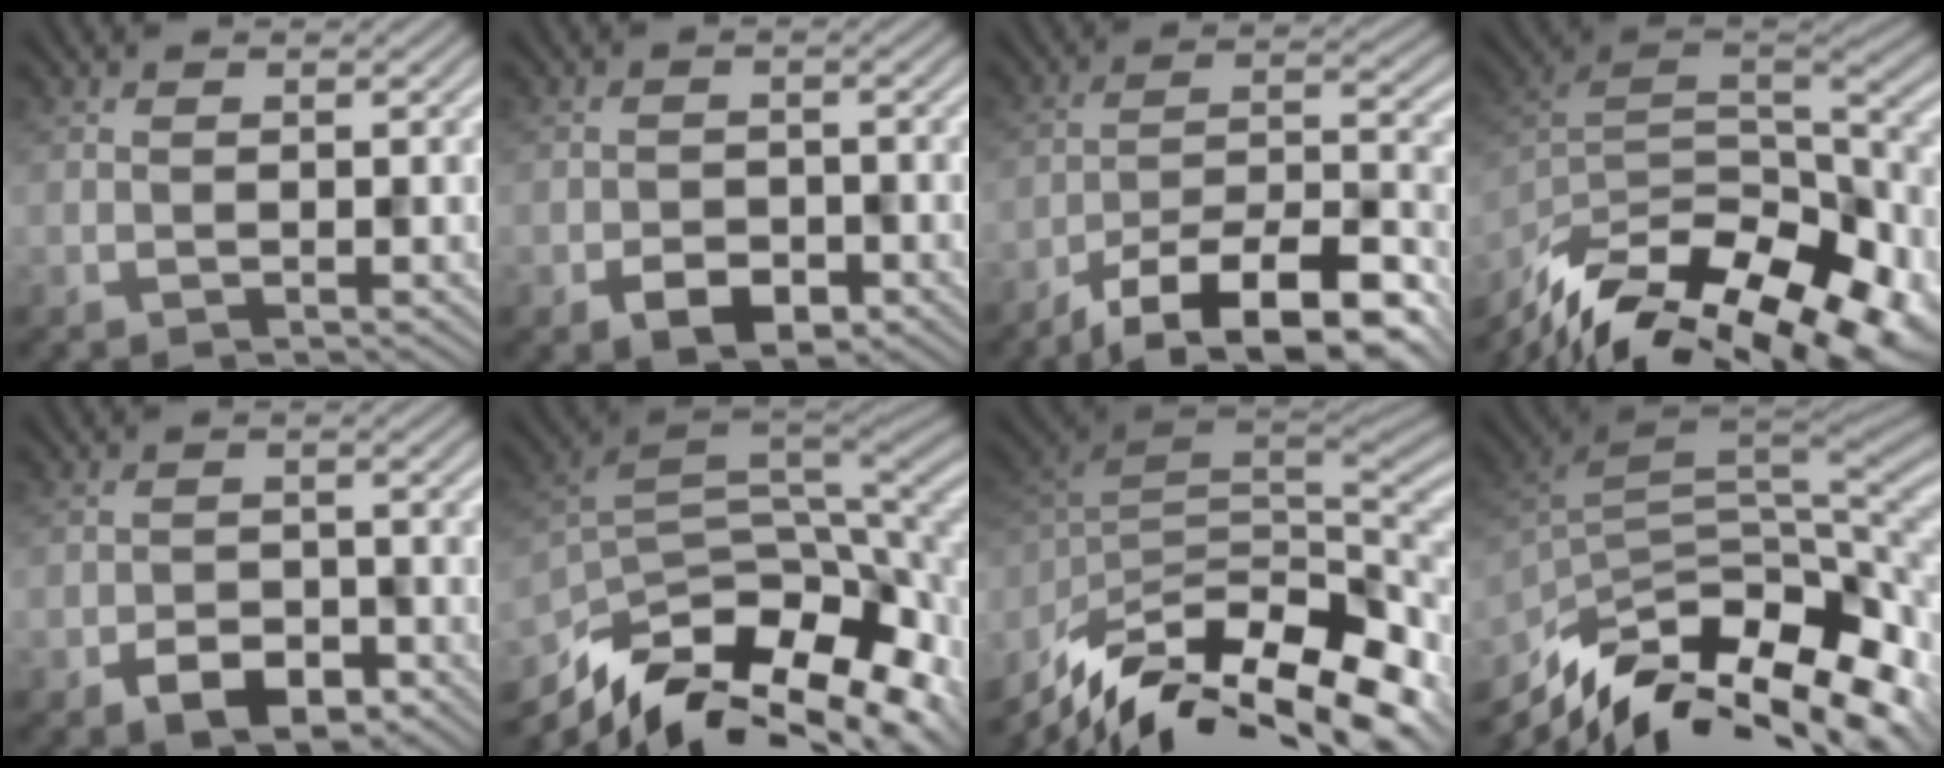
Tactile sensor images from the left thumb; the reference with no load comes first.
{"total": 3.7, "force": [-2.0, 2.3, 2.0], "torque": [-0.035, -0.008, -0.036]}
{"total": 13.1, "force": [-9.8, 3.8, 7.9], "torque": [-0.135, -0.009, -0.164]}
{"total": 17.6, "force": [-12.9, 7.1, 9.7], "torque": [-0.198, -0.031, -0.196]}
{"total": 4.4, "force": [-2.6, 2.6, 2.4], "torque": [-0.042, -0.007, -0.047]}
{"total": 15.6, "force": [-9.4, 6.5, 10.7], "torque": [-0.222, -0.028, -0.150]}
{"total": 15.5, "force": [-8.2, 5.9, 11.8], "torque": [-0.237, -0.005, -0.151]}
{"total": 15.0, "force": [-8.9, 6.1, 10.4], "torque": [-0.224, -0.022, -0.144]}